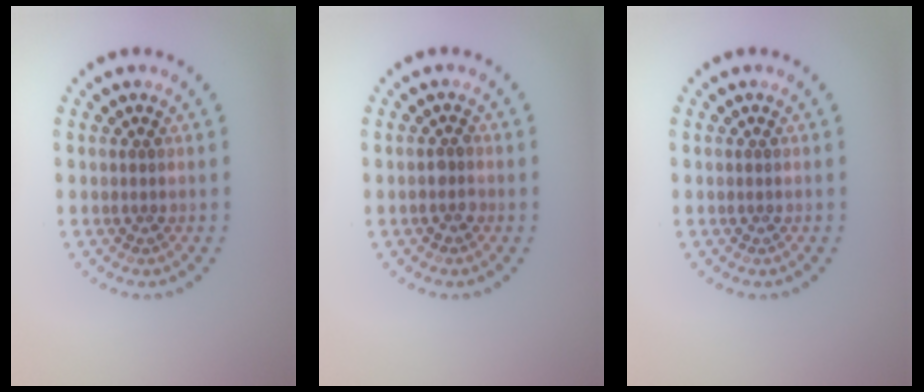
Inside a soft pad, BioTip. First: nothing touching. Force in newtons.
{"total": 1.3, "press": 1.2, "slide": 0.5}
{"total": 0.0}